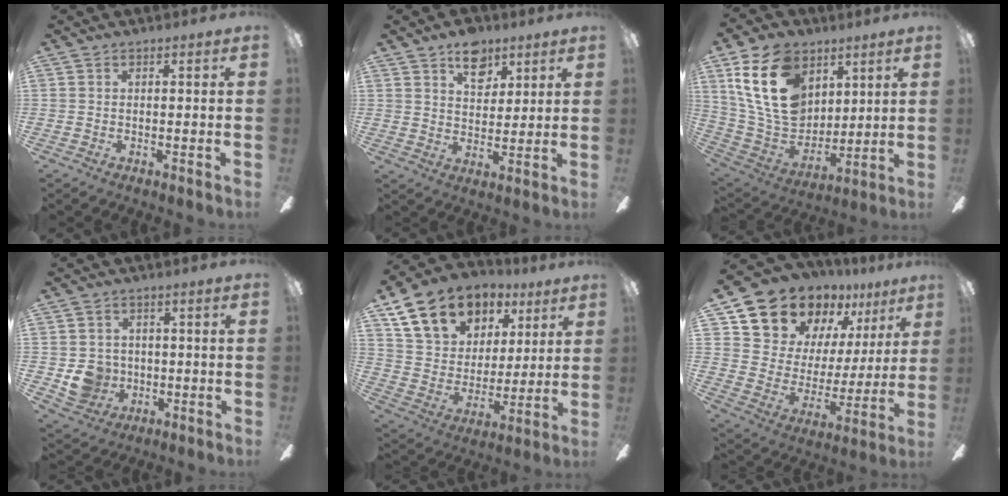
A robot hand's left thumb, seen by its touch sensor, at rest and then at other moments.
{"total": 8.6, "force": [5.4, 5.2, 4.1], "torque": [-0.041, -0.021, 0.092]}
{"total": 21.8, "force": [9.4, 15.0, 12.7], "torque": [-0.264, -0.031, 0.172]}
{"total": 7.4, "force": [-0.5, 7.1, 2.0], "torque": [-0.053, 0.004, -0.002]}
{"total": 16.8, "force": [10.5, 11.6, 6.1], "torque": [-0.120, -0.048, 0.201]}
{"total": 15.1, "force": [13.0, 7.3, 2.3], "torque": [-0.075, -0.112, 0.243]}